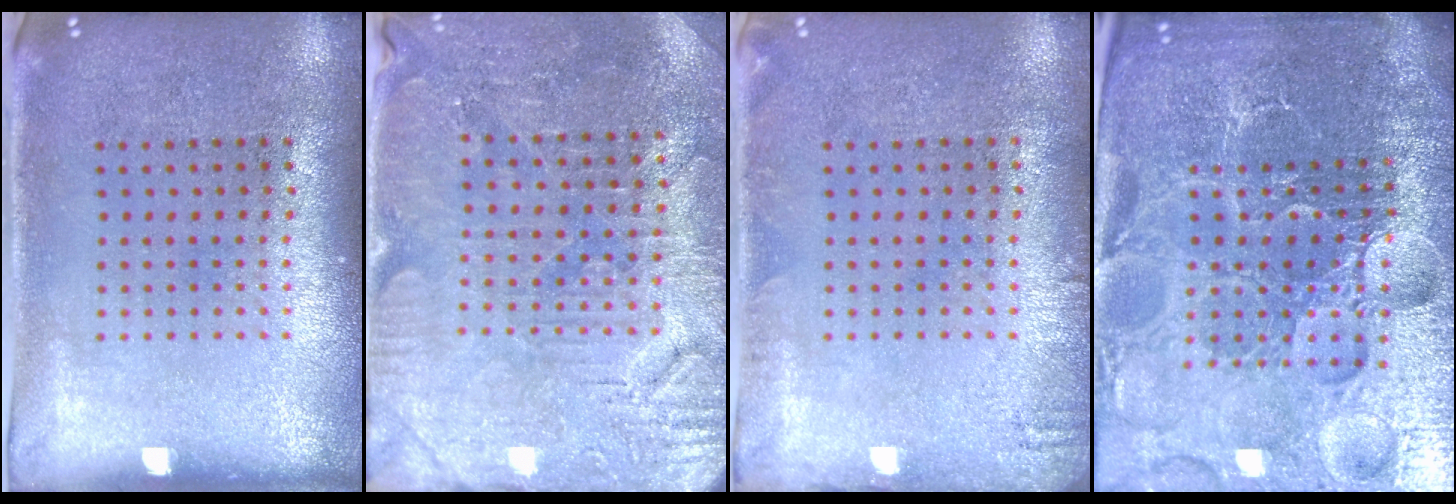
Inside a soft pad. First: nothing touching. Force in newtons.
{"total": 3.4, "press": 3.3, "slide": 0.4}
{"total": 1.1, "press": 1.1, "slide": 0.2}
{"total": 6.5, "press": 5.8, "slide": 3.0}